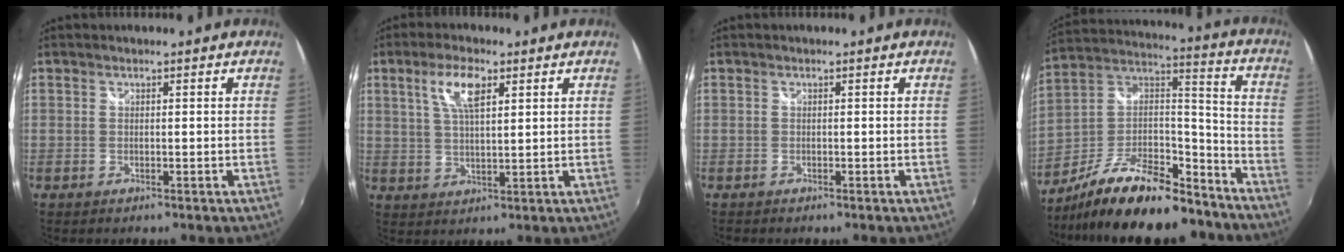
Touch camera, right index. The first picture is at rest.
{"total": 6.7, "force": [3.0, 2.2, 5.5], "torque": [-0.106, 0.007, 0.057]}
{"total": 0.8, "force": [-0.5, 0.6, -0.1], "torque": [-0.002, 0.000, -0.011]}
{"total": 24.2, "force": [-18.2, 8.7, 13.4], "torque": [-0.245, 0.015, -0.285]}